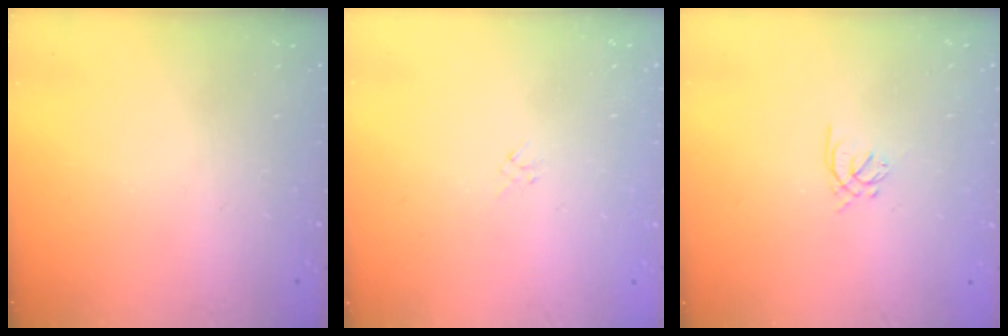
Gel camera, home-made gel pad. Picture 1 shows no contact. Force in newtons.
{"total": 1.3, "press": 1.2, "slide": 0.5}
{"total": 1.4, "press": 1.3, "slide": 0.5}